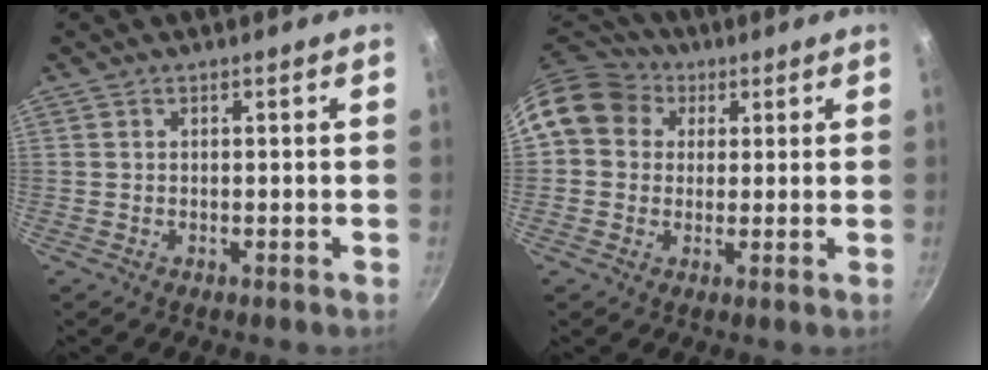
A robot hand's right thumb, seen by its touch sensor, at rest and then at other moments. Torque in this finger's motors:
{"motor_torque": [-0.17, 0.26, 0.55, -0.51, 0.07]}